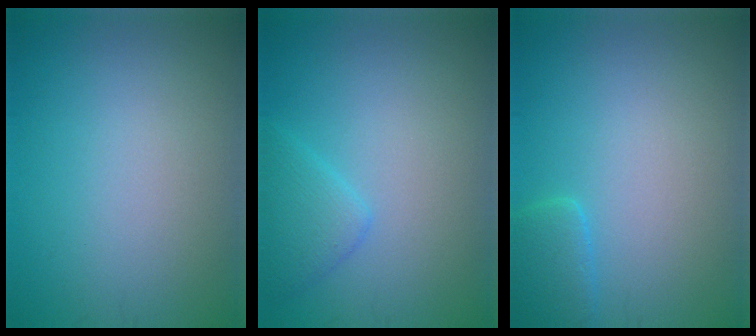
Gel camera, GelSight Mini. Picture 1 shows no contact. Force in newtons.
{"total": 2.3, "press": 2.3, "slide": 0.1}
{"total": 1.9, "press": 1.9, "slide": 0.3}